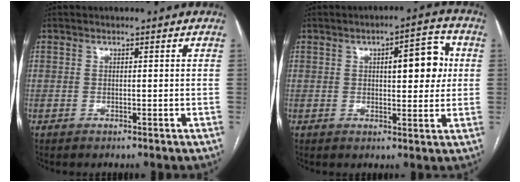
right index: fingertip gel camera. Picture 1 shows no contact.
{"total": 8.0, "force": [1.6, 2.6, 7.4], "torque": [-0.095, 0.018, 0.020]}